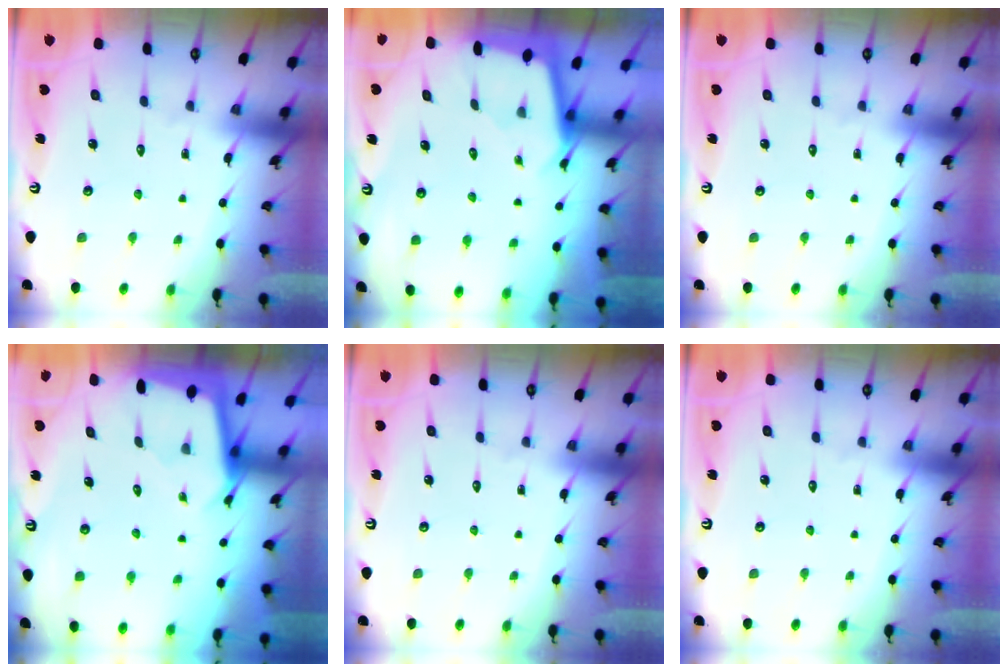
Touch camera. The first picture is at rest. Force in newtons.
{"total": 1.9, "press": 1.9, "slide": 0.1}
{"total": 0.0}
{"total": 2.4, "press": 2.4, "slide": 0.1}
{"total": 0.0}
{"total": 0.0}